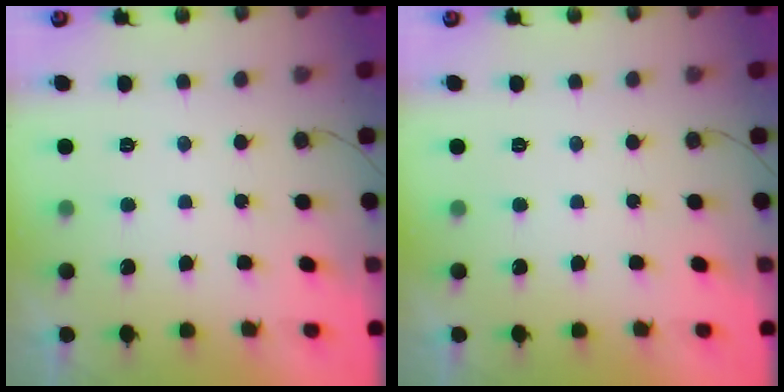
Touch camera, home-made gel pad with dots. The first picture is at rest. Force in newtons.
{"total": 0.0}